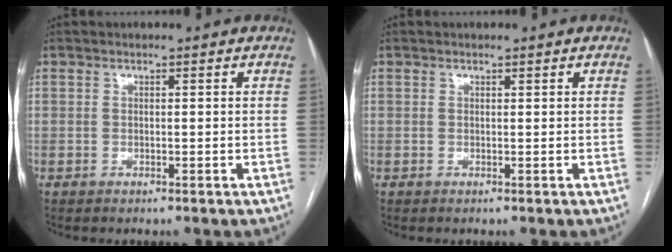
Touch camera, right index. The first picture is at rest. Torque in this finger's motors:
{"motor_torque": [-0.02, 0.09, -0.05, 0.00]}